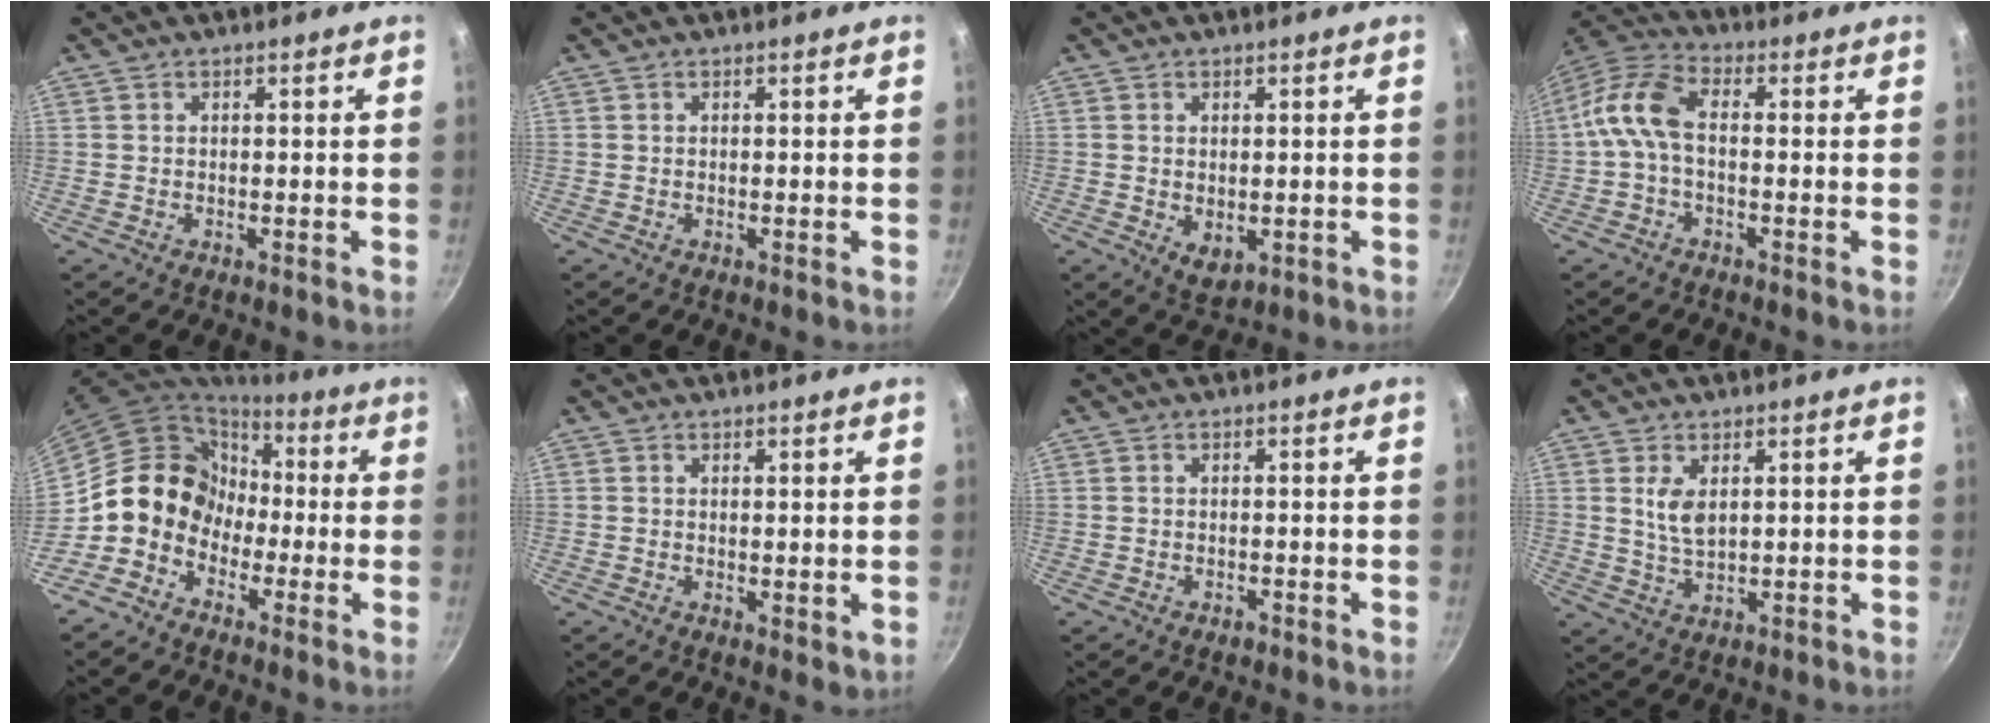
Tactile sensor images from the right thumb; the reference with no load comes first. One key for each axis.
{"total": 0.0}
{"total": 4.2, "fx": -0.2, "fy": 2.8, "fz": 3.1, "tx": -0.047, "ty": -0.015, "tz": 0.003}
{"total": 8.8, "fx": -0.9, "fy": 4.9, "fz": 7.2, "tx": -0.151, "ty": 0.035, "tz": -0.035}
{"total": 12.5, "fx": -2.9, "fy": 11.0, "fz": 5.1, "tx": -0.047, "ty": 0.052, "tz": -0.070}
{"total": 1.9, "fx": 1.0, "fy": 0.9, "fz": 1.4, "tx": -0.015, "ty": -0.016, "tz": 0.012}
{"total": 0.9, "fx": -0.5, "fy": 0.5, "fz": 0.4, "tx": -0.008, "ty": 0.004, "tz": -0.007}
{"total": 4.9, "fx": 1.6, "fy": 2.6, "fz": 3.8, "tx": -0.065, "ty": -0.018, "tz": 0.035}